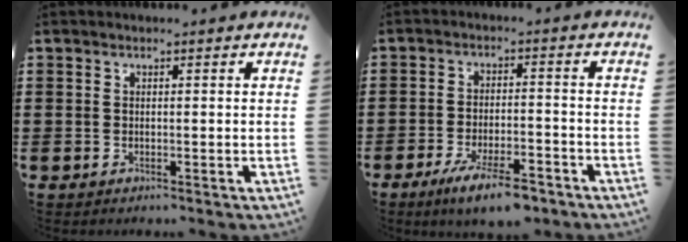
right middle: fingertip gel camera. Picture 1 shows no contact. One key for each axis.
{"total": 6.6, "fx": -4.8, "fy": 1.2, "fz": 4.4, "tx": -0.078, "ty": -0.002, "tz": -0.085}